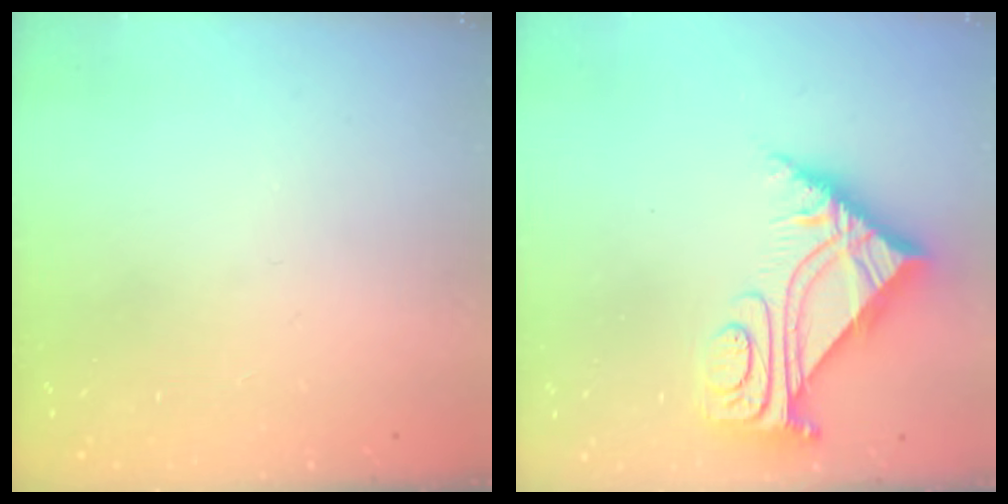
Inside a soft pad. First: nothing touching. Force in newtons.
{"total": 7.5, "press": 7.4, "slide": 0.8}